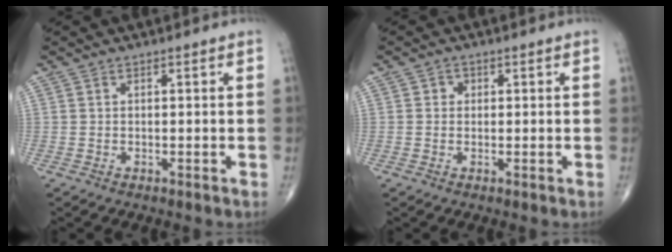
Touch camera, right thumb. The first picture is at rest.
{"total": 1.4, "force": [0.2, 1.3, 0.4], "torque": [0.001, 0.003, -0.001]}